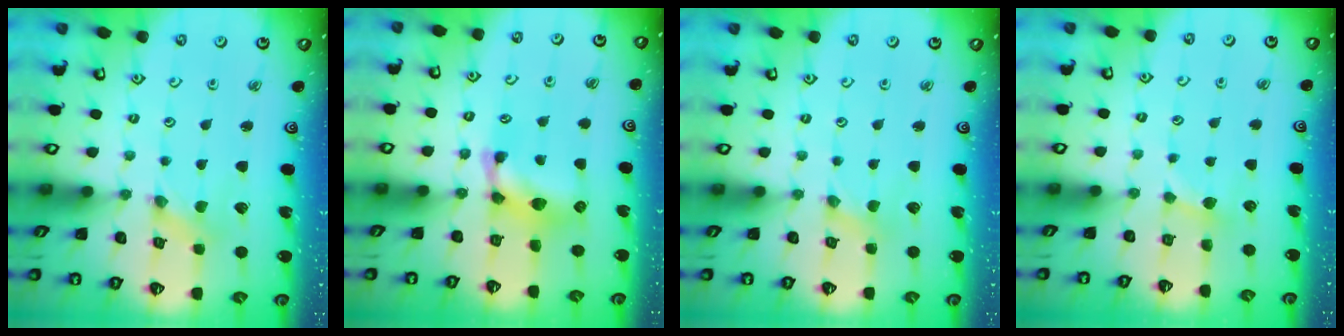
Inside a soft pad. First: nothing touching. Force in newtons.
{"total": 12.7, "press": 12.7, "slide": 0.6}
{"total": 1.7, "press": 1.7, "slide": 0.2}
{"total": 2.9, "press": 2.9, "slide": 0.4}